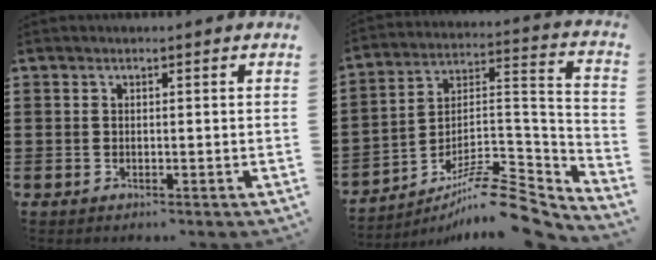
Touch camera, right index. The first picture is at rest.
{"total": 9.8, "force": [-8.0, 2.2, 5.2], "torque": [-0.076, 0.016, -0.155]}